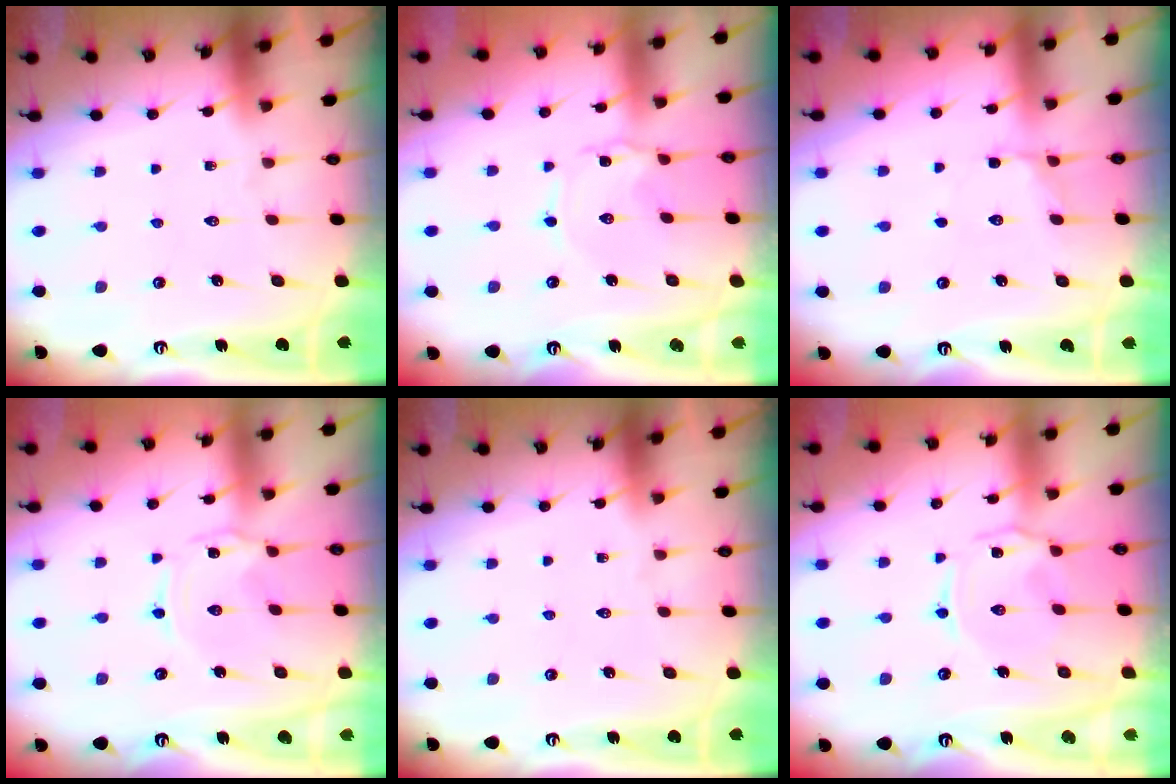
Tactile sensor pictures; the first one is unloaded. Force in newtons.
{"total": 1.7, "press": 1.7, "slide": 0.2}
{"total": 2.9, "press": 2.5, "slide": 1.5}
{"total": 0.0}
{"total": 0.0}
{"total": 2.1, "press": 2.0, "slide": 0.7}